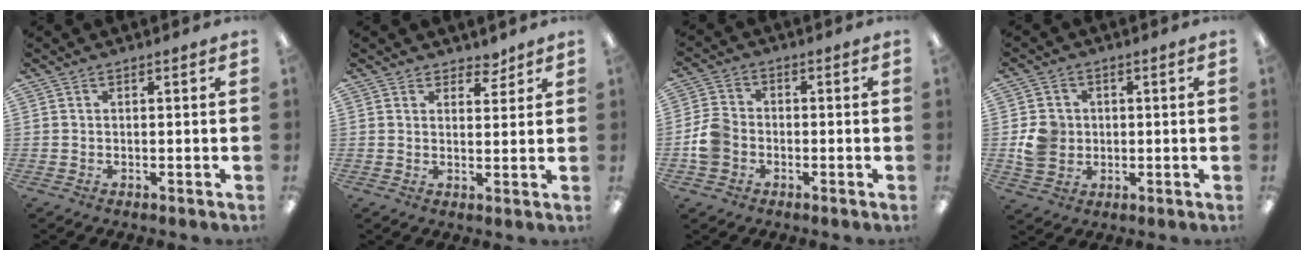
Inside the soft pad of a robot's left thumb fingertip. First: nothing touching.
{"total": 3.7, "force": [3.1, 1.9, 0.5], "torque": [0.008, -0.019, 0.055]}
{"total": 6.7, "force": [-1.9, 5.6, 3.3], "torque": [-0.067, 0.020, -0.032]}
{"total": 7.0, "force": [0.1, 6.5, 2.7], "torque": [-0.042, 0.011, 0.003]}